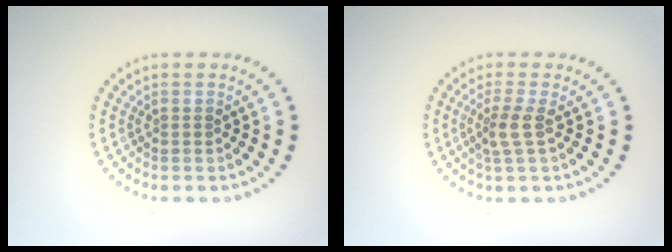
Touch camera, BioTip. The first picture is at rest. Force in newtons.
{"total": 2.0, "press": 1.6, "slide": 1.2}